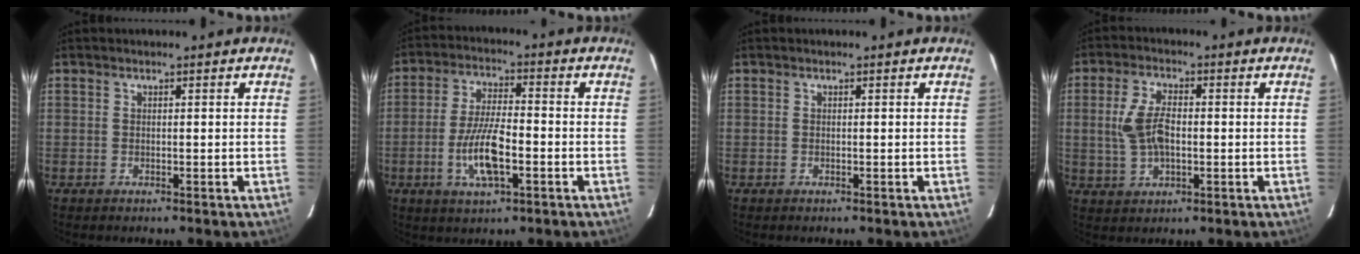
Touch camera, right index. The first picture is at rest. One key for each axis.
{"total": 9.8, "fx": -3.2, "fy": 3.0, "fz": 8.8, "tx": -0.177, "ty": -0.005, "tz": -0.059}
{"total": 0.0}
{"total": 7.9, "fx": 0.0, "fy": 4.2, "fz": 6.6, "tx": -0.136, "ty": 0.004, "tz": 0.005}